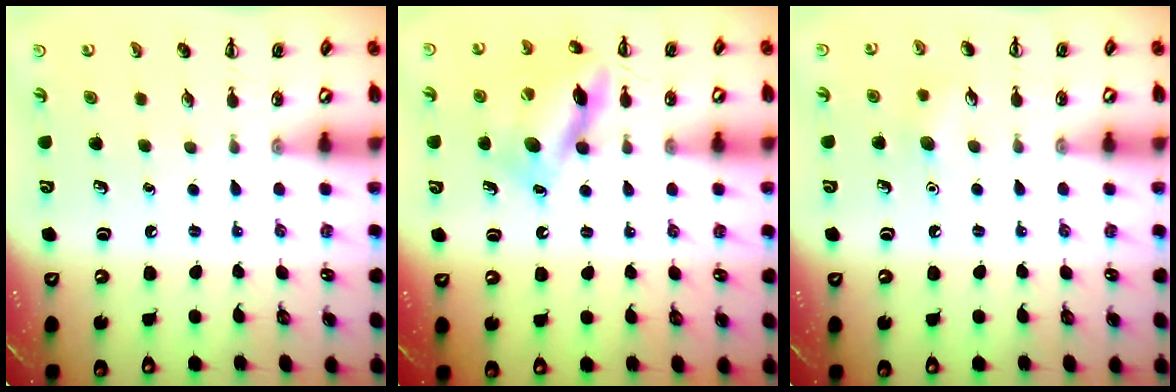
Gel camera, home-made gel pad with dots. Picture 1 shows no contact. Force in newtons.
{"total": 13.0, "press": 13.0, "slide": 1.2}
{"total": 5.2, "press": 5.0, "slide": 1.3}